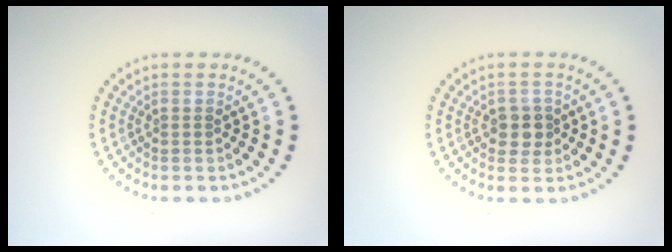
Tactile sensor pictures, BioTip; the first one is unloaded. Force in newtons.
{"total": 2.1, "press": 2.0, "slide": 0.6}